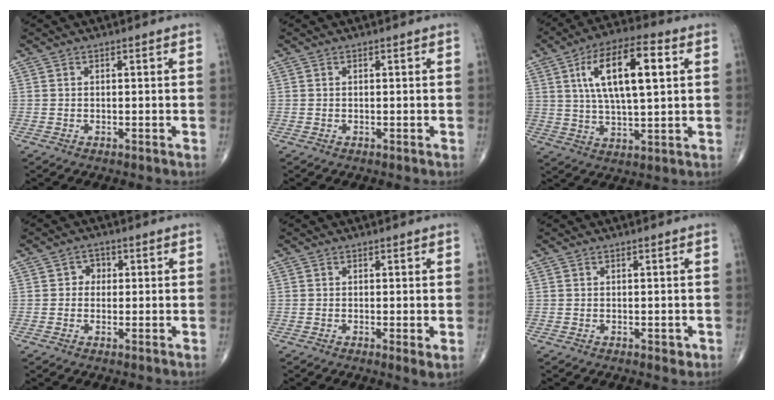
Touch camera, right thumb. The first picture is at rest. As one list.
[{"total": 0.0}, {"total": 16.1, "force": [4.5, 6.0, 14.2], "torque": [-0.242, 0.005, 0.074]}, {"total": 2.5, "force": [0.3, 2.3, 1.0], "torque": [0.004, 0.006, -0.004]}, {"total": 1.9, "force": [-0.2, 0.4, 1.9], "torque": [-0.036, -0.009, -0.008]}, {"total": 1.2, "force": [-0.4, 0.8, 0.9], "torque": [-0.005, -0.001, -0.005]}]